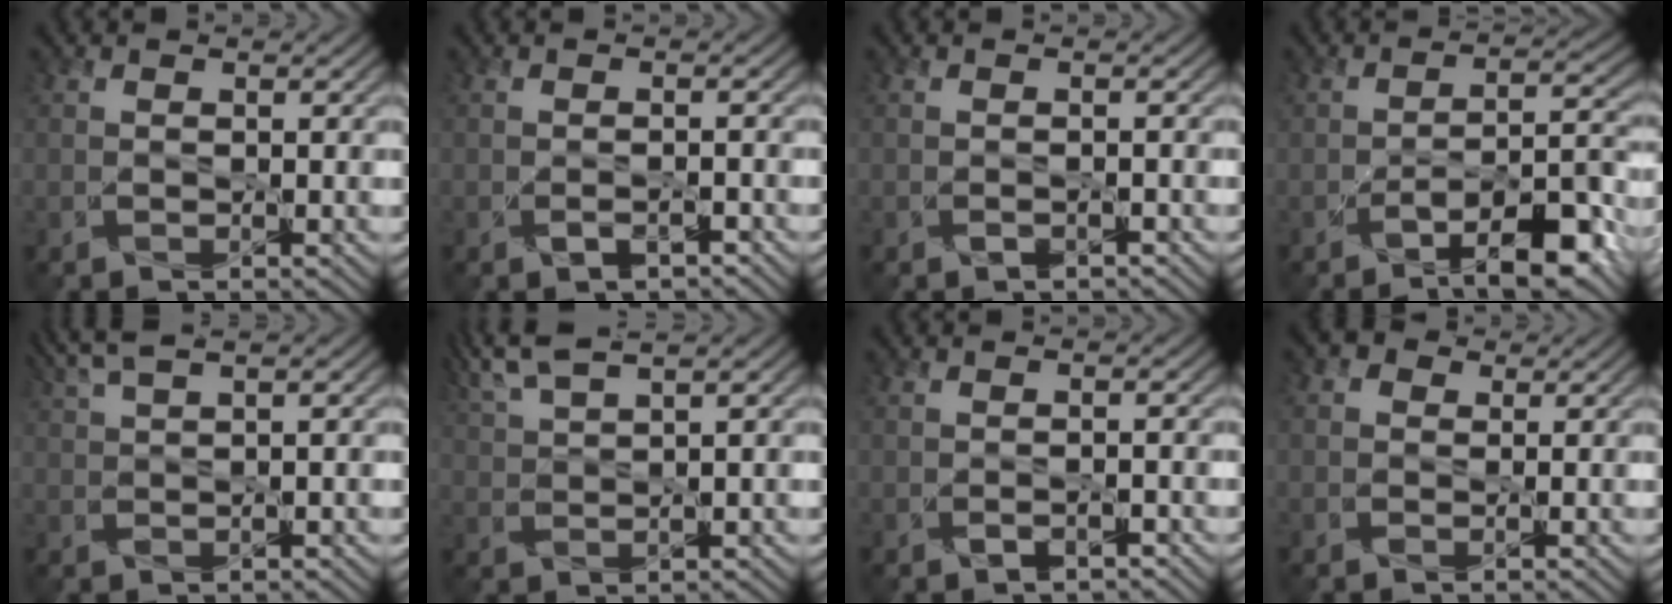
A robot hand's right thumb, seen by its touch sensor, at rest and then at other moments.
{"total": 1.3, "force": [-0.8, 0.5, 0.9], "torque": [-0.019, -0.003, -0.011]}
{"total": 0.6, "force": [-0.5, 0.2, 0.4], "torque": [-0.007, -0.001, -0.009]}
{"total": 9.3, "force": [-5.9, 2.8, 6.5], "torque": [-0.091, 0.006, -0.102]}
{"total": 4.3, "force": [2.8, 0.7, 3.1], "torque": [-0.069, 0.021, 0.053]}
{"total": 6.0, "force": [4.4, 1.1, 3.9], "torque": [-0.088, 0.024, 0.083]}
{"total": 1.0, "force": [-0.6, 0.4, 0.6], "torque": [-0.013, -0.003, -0.010]}
{"total": 1.9, "force": [0.3, 1.8, 0.7], "torque": [-0.006, 0.002, -0.005]}